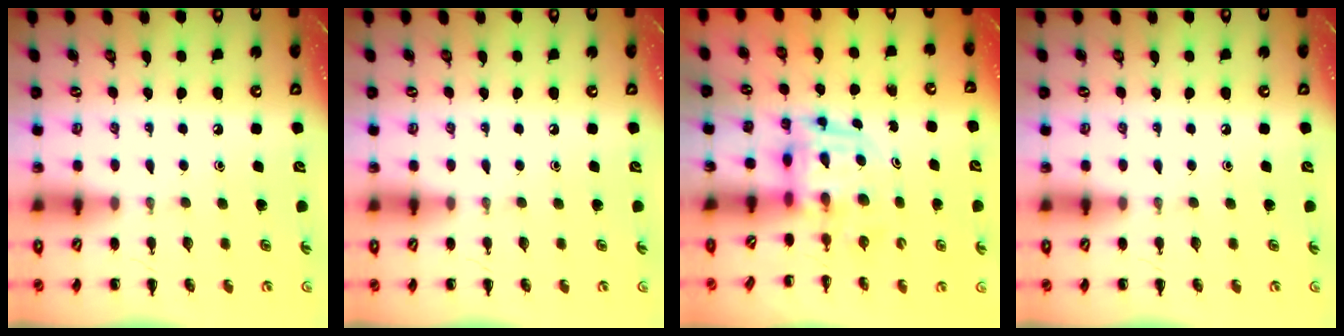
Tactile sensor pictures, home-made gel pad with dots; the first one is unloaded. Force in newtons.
{"total": 0.0}
{"total": 3.9, "press": 3.8, "slide": 0.7}
{"total": 0.0}